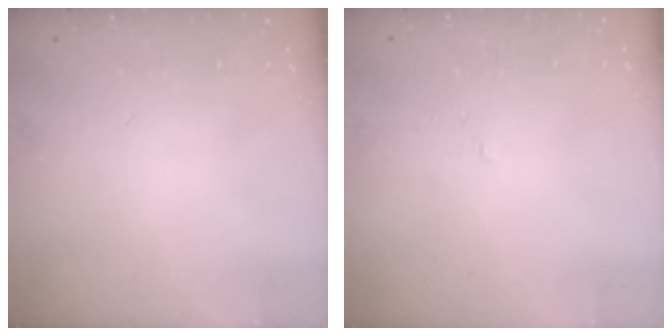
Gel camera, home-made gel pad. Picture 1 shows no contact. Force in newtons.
{"total": 1.9, "press": 1.9, "slide": 0.3}